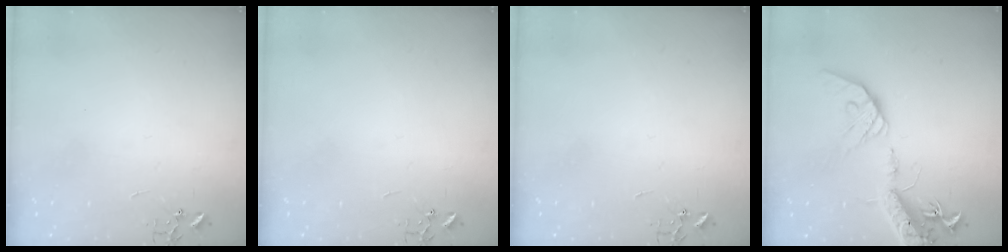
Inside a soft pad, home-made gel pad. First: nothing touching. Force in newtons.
{"total": 0.0}
{"total": 0.0}
{"total": 18.0, "press": 17.7, "slide": 3.3}